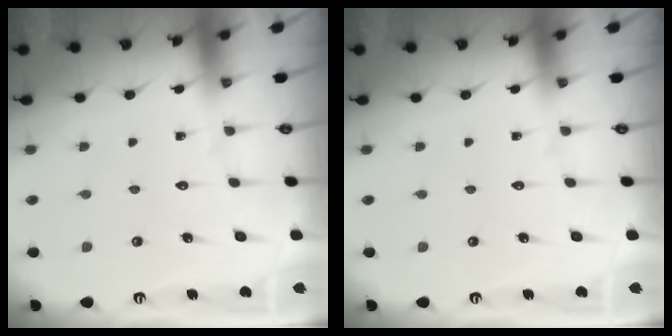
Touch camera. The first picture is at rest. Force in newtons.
{"total": 0.0}